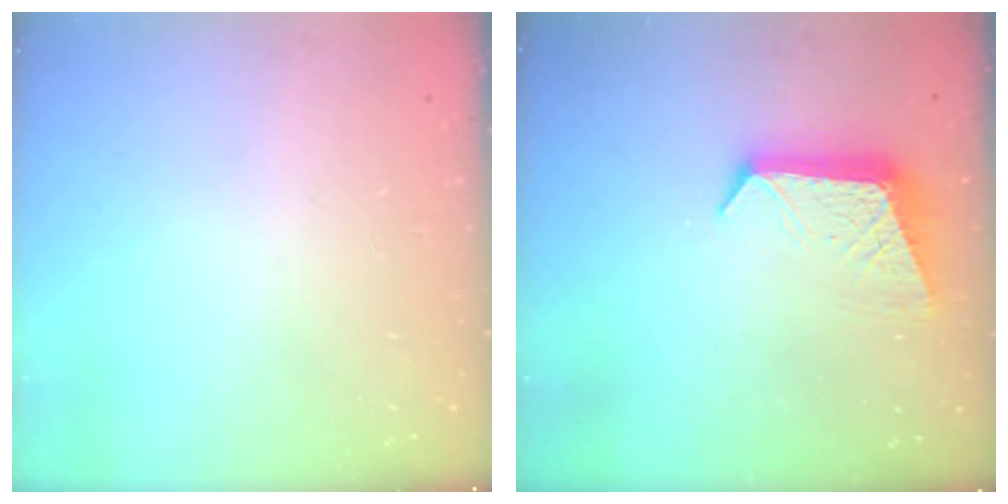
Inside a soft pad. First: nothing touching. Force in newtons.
{"total": 9.4, "press": 9.4, "slide": 0.5}